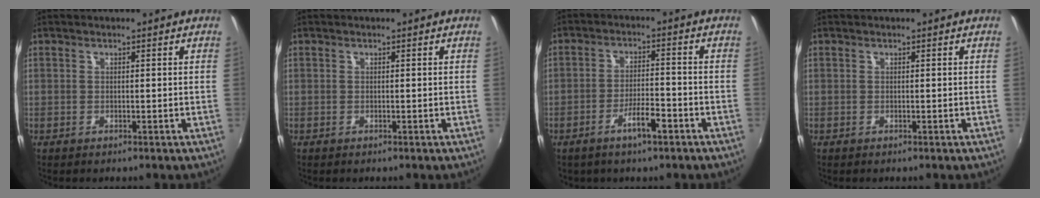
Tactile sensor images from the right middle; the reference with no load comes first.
{"total": 0.0}
{"total": 5.2, "force": [-3.3, 1.6, 3.7], "torque": [-0.073, 0.002, -0.048]}
{"total": 0.0}